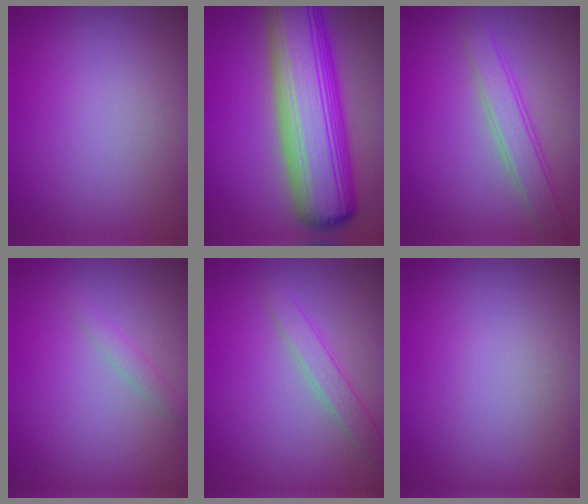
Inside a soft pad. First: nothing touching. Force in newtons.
{"total": 13.4, "press": 13.4, "slide": 0.4}
{"total": 3.1, "press": 3.1, "slide": 0.1}
{"total": 1.1, "press": 1.1, "slide": 0.1}
{"total": 2.0, "press": 2.0, "slide": 0.1}
{"total": 0.0}